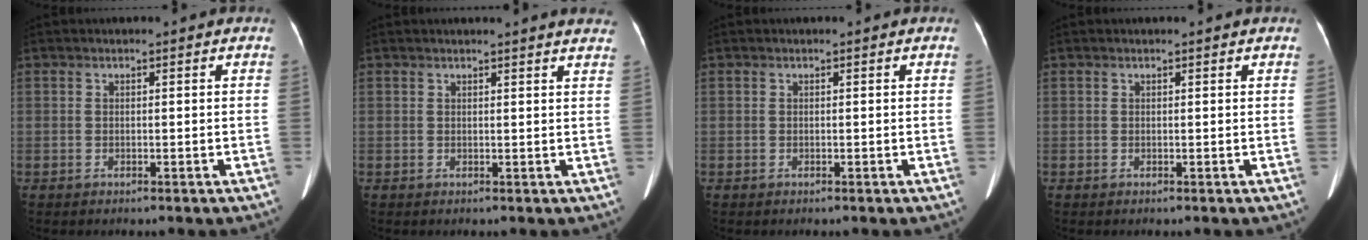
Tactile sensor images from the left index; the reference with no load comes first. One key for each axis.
{"total": 8.6, "fx": 8.2, "fy": 0.2, "fz": 2.6, "tx": -0.028, "ty": -0.008, "tz": 0.069}
{"total": 0.0}
{"total": 0.6, "fx": 0.6, "fy": 0.0, "fz": 0.2, "tx": -0.010, "ty": 0.007, "tz": 0.006}